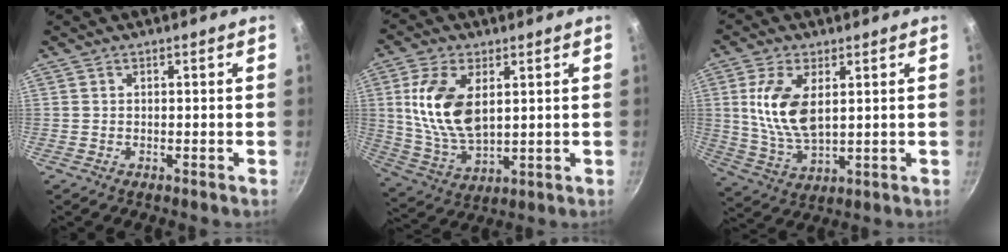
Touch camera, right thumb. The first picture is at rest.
{"total": 13.8, "force": [3.2, 7.6, 11.1], "torque": [-0.209, -0.019, 0.070]}
{"total": 11.6, "force": [2.6, 5.9, 9.7], "torque": [-0.187, -0.015, 0.057]}